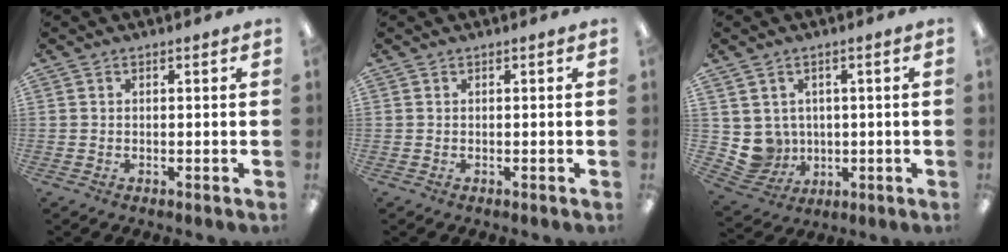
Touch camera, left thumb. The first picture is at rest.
{"total": 0.0}
{"total": 6.3, "force": [1.3, 6.1, 0.7], "torque": [-0.043, -0.008, 0.034]}